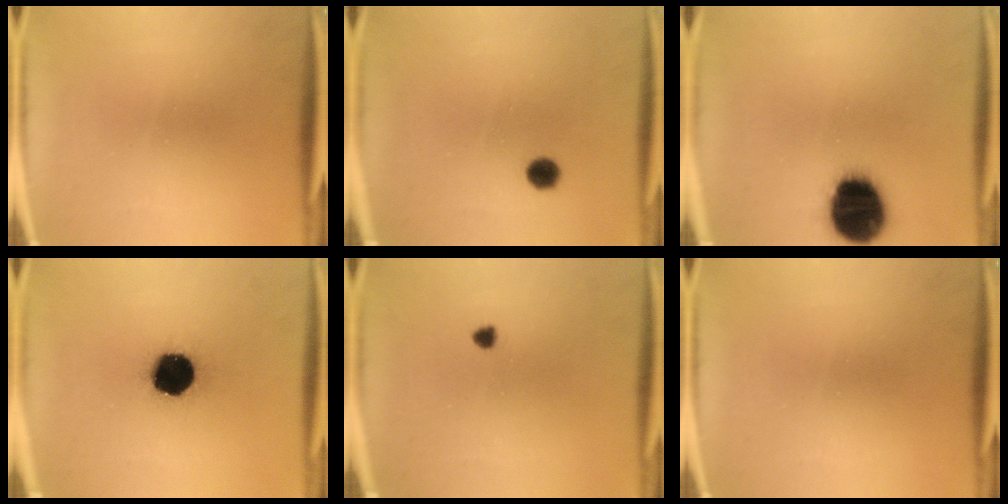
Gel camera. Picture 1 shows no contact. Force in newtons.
{"total": 2.5}
{"total": 19.3}
{"total": 17.5}
{"total": 1.2}
{"total": 0.0}